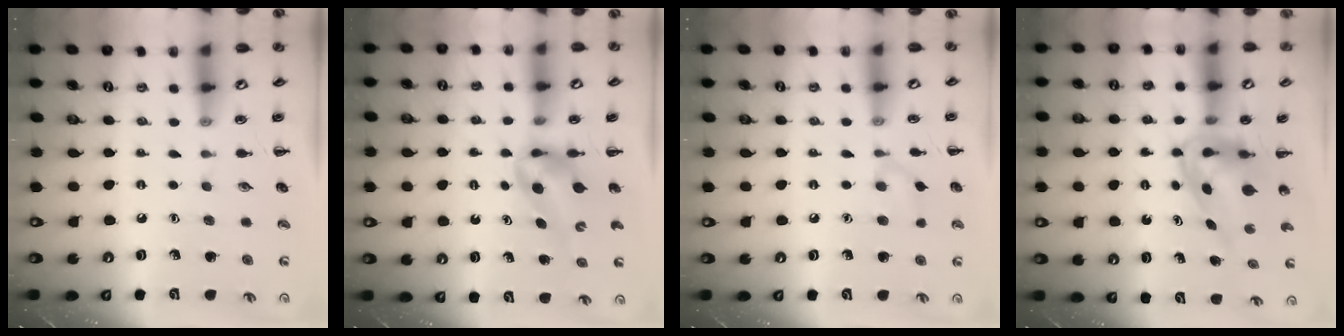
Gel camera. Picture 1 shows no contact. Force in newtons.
{"total": 4.7, "press": 4.6, "slide": 0.8}
{"total": 6.0, "press": 5.6, "slide": 2.0}
{"total": 4.0, "press": 4.0, "slide": 0.7}